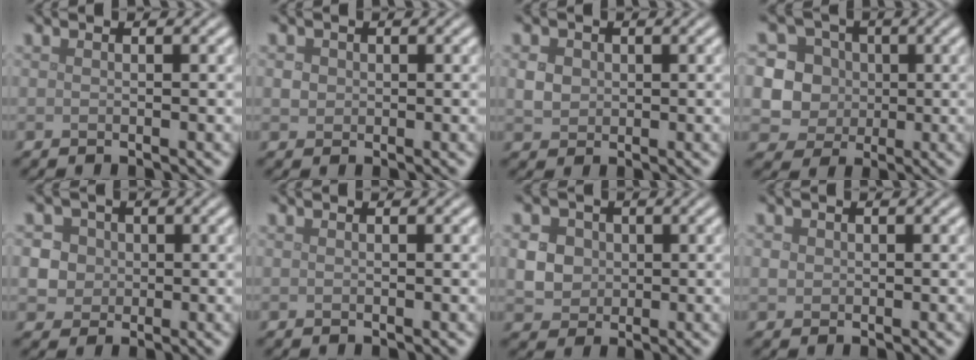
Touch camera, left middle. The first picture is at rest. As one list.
[{"total": 1.0, "force": [0.2, 1.0, 0.3], "torque": [0.000, -0.002, 0.003]}, {"total": 2.0, "force": [0.3, 1.7, 0.9], "torque": [-0.015, -0.002, 0.006]}, {"total": 7.9, "force": [0.8, 7.4, 2.6], "torque": [-0.050, 0.024, 0.014]}, {"total": 5.7, "force": [1.4, 5.2, 2.1], "torque": [-0.034, 0.032, 0.009]}, {"total": 0.0}, {"total": 3.4, "force": [0.4, 3.1, 1.5], "torque": [-0.033, 0.002, 0.012]}, {"total": 0.9, "force": [0.1, 0.8, 0.2], "torque": [-0.002, 0.000, 0.001]}]